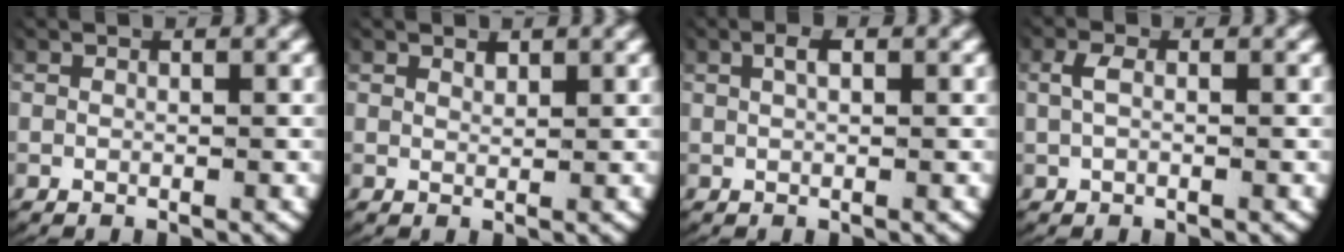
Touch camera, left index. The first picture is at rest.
{"total": 0.8, "force": [0.8, 0.0, 0.3], "torque": [-0.004, -0.010, 0.020]}
{"total": 1.5, "force": [0.6, 0.6, 1.2], "torque": [-0.023, 0.001, 0.012]}
{"total": 1.2, "force": [0.1, 0.5, 1.1], "torque": [-0.037, -0.003, 0.006]}